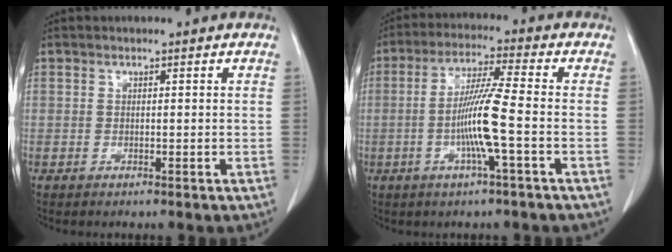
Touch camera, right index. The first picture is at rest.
{"total": 9.0, "force": [-2.0, -0.7, 8.8], "torque": [-0.173, -0.003, -0.042]}